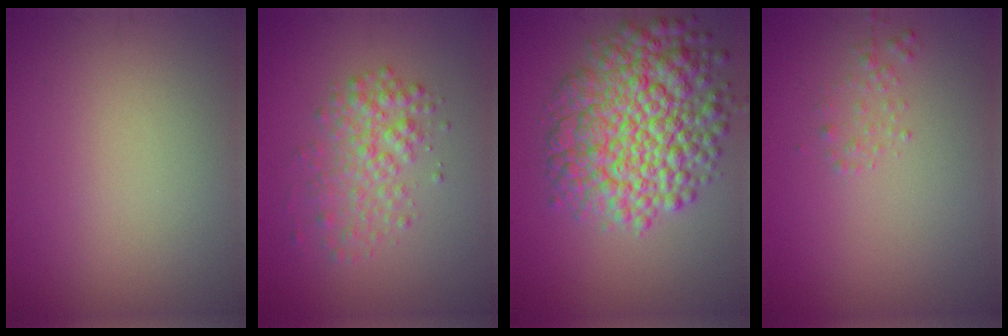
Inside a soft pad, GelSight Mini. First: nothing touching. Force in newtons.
{"total": 3.2, "press": 3.2, "slide": 0.1}
{"total": 9.9, "press": 9.9, "slide": 0.3}
{"total": 1.0, "press": 1.0, "slide": 0.1}